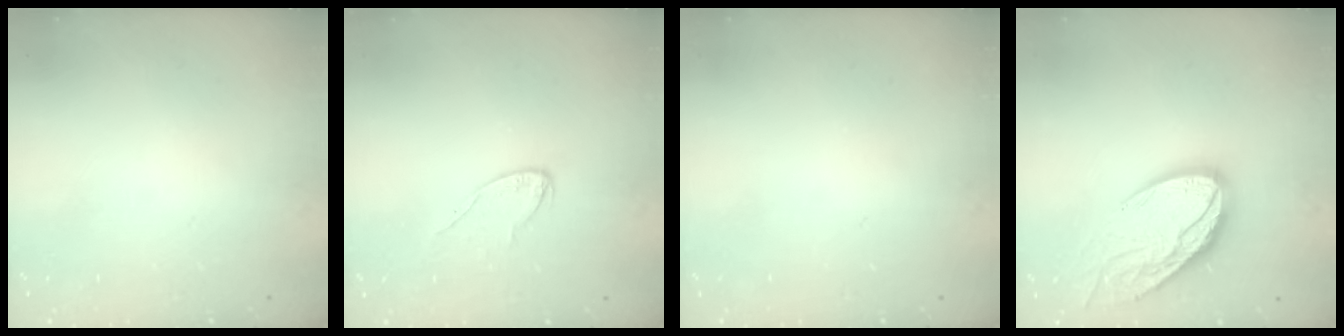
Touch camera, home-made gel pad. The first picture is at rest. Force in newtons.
{"total": 6.5, "press": 6.5, "slide": 0.3}
{"total": 0.0}
{"total": 20.0, "press": 19.9, "slide": 1.7}